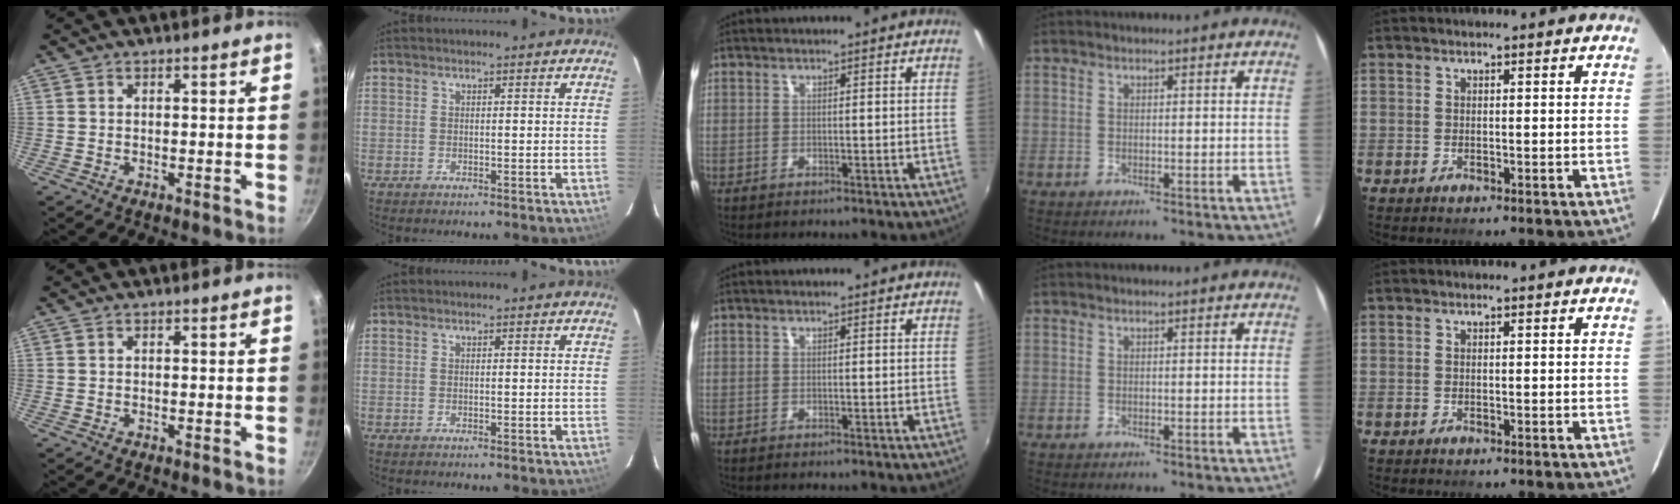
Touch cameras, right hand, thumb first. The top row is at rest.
{}